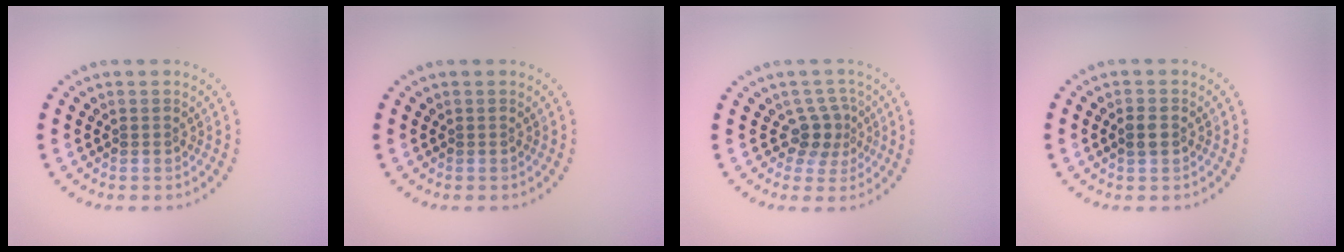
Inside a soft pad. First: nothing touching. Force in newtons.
{"total": 0.0}
{"total": 2.4, "press": 1.8, "slide": 1.6}
{"total": 1.5, "press": 1.5, "slide": 0.1}